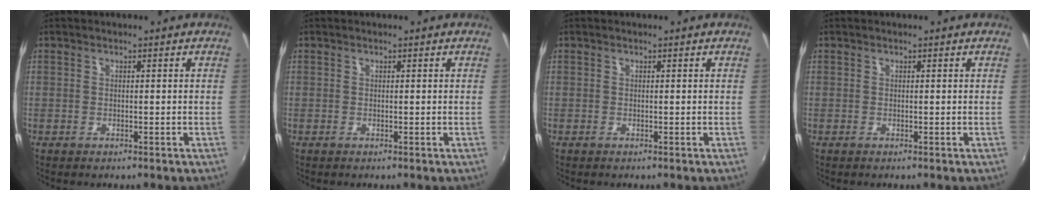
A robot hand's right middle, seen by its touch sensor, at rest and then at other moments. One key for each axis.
{"total": 0.0}
{"total": 0.0}
{"total": 0.0}